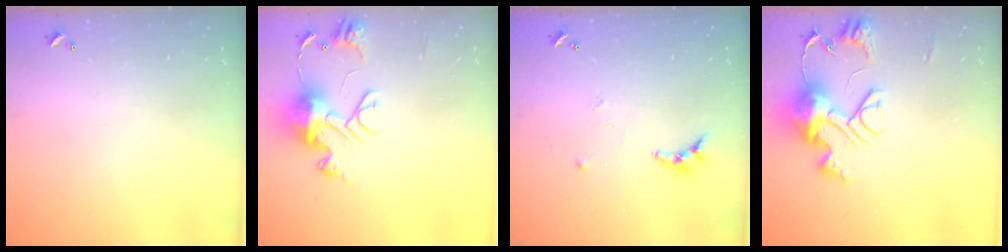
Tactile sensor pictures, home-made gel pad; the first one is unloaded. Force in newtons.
{"total": 12.0, "press": 11.9, "slide": 1.2}
{"total": 6.6, "press": 6.5, "slide": 0.6}
{"total": 13.9, "press": 13.8, "slide": 1.5}